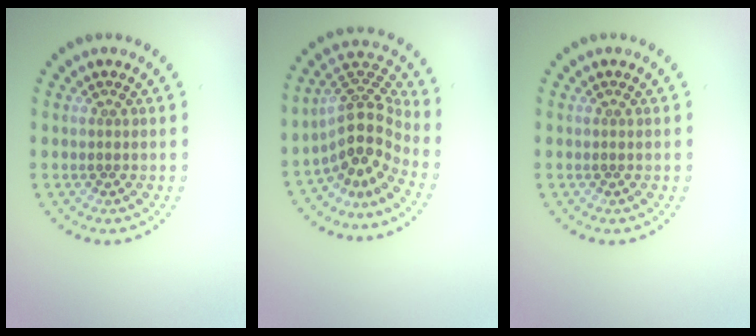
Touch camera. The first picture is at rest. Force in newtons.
{"total": 4.8, "press": 3.5, "slide": 3.2}
{"total": 0.0}